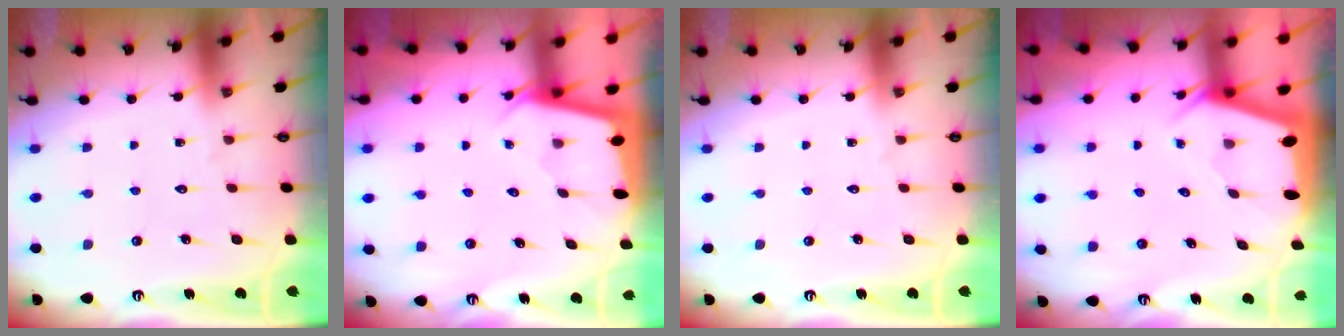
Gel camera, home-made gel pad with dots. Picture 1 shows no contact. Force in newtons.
{"total": 1.8, "press": 1.8, "slide": 0.1}
{"total": 0.0}
{"total": 2.0, "press": 2.0, "slide": 0.3}